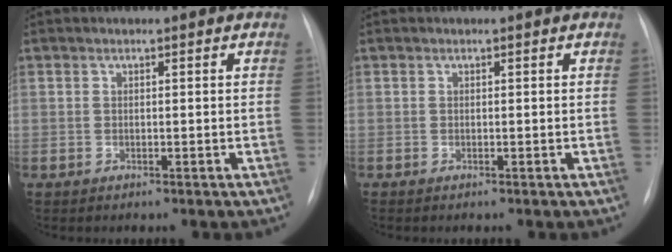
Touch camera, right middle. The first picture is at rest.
{"total": 0.0}